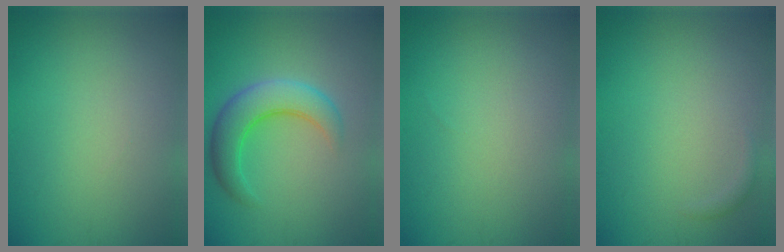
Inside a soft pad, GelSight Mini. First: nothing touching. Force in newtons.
{"total": 5.2, "press": 5.2, "slide": 0.1}
{"total": 0.0}
{"total": 0.6, "press": 0.6, "slide": 0.0}